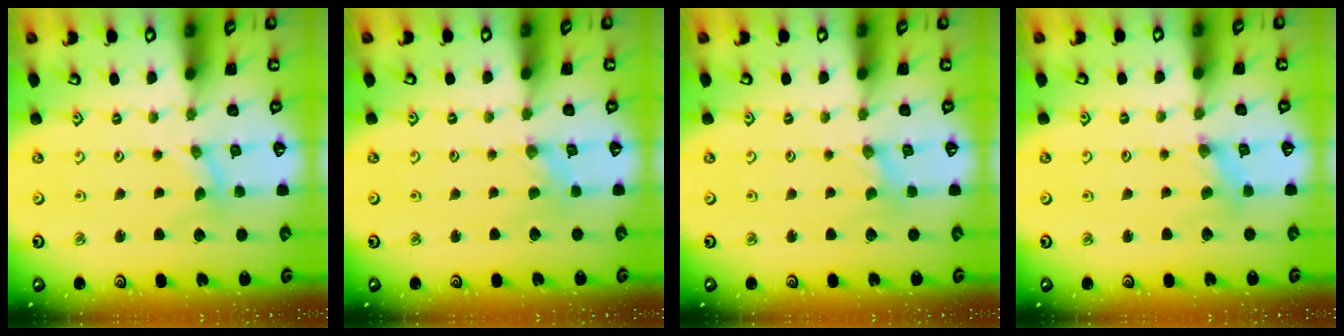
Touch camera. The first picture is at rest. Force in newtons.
{"total": 0.9, "press": 0.9, "slide": 0.3}
{"total": 0.0}
{"total": 0.9, "press": 0.9, "slide": 0.2}